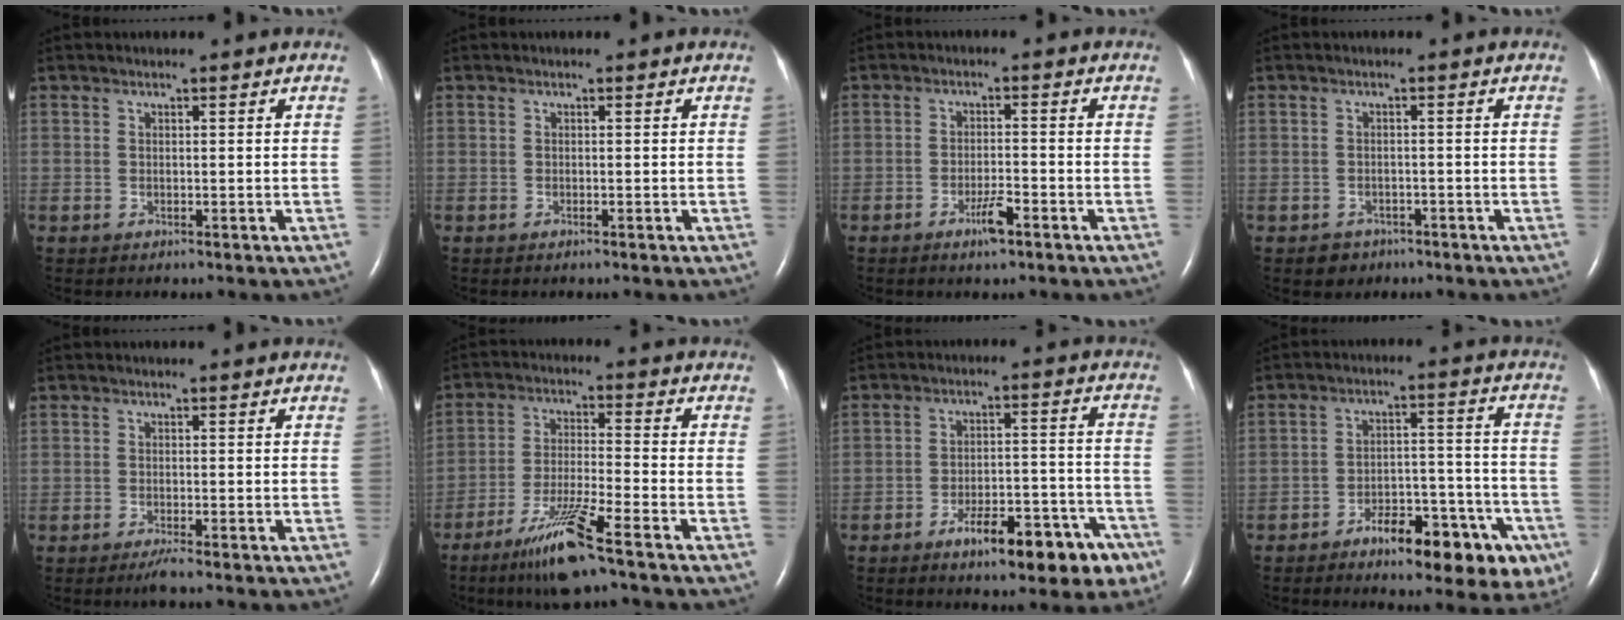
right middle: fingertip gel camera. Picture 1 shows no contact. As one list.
[{"total": 0.0}, {"total": 3.6, "force": [-2.3, 0.4, 2.7], "torque": [-0.054, -0.002, -0.040]}, {"total": 2.3, "force": [-1.5, 1.7, 0.1], "torque": [-0.011, 0.007, -0.019]}, {"total": 1.6, "force": [-1.2, -0.2, 1.0], "torque": [-0.025, -0.005, -0.023]}, {"total": 9.9, "force": [-6.6, -0.5, 7.4], "torque": [-0.147, -0.032, -0.126]}, {"total": 12.1, "force": [-7.5, 3.9, 8.6], "torque": [-0.111, 0.021, -0.104]}, {"total": 13.9, "force": [-8.2, 5.0, 10.0], "torque": [-0.110, 0.028, -0.111]}]